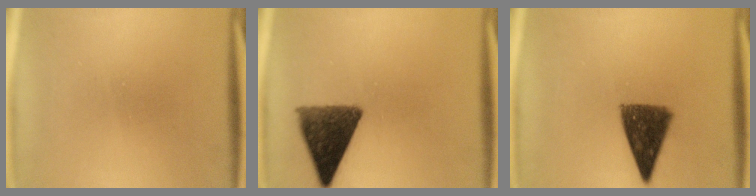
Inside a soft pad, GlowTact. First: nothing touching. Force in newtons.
{"total": 11.0}
{"total": 9.8}